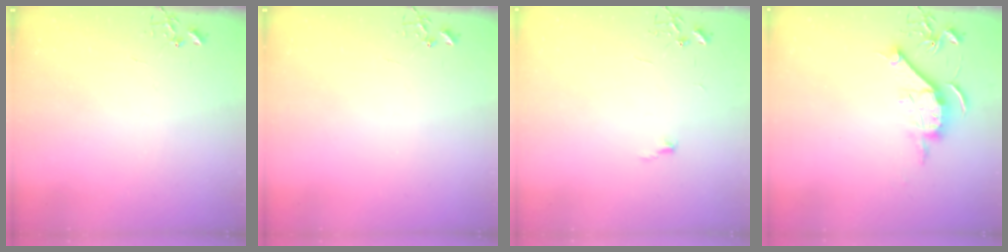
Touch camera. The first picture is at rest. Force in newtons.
{"total": 0.0}
{"total": 3.5, "press": 3.5, "slide": 0.4}
{"total": 11.3, "press": 11.3, "slide": 0.5}